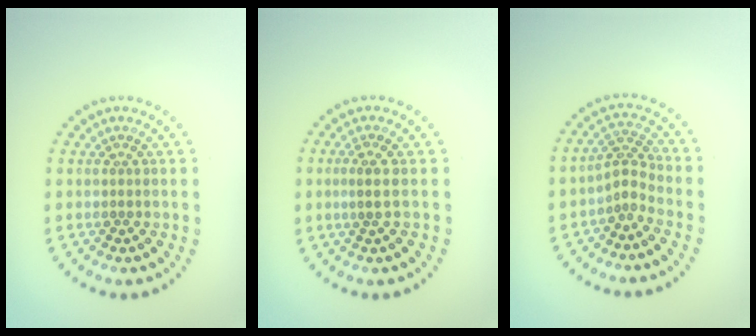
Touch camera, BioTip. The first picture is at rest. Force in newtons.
{"total": 1.8, "press": 1.2, "slide": 1.2}
{"total": 2.2, "press": 1.5, "slide": 1.6}